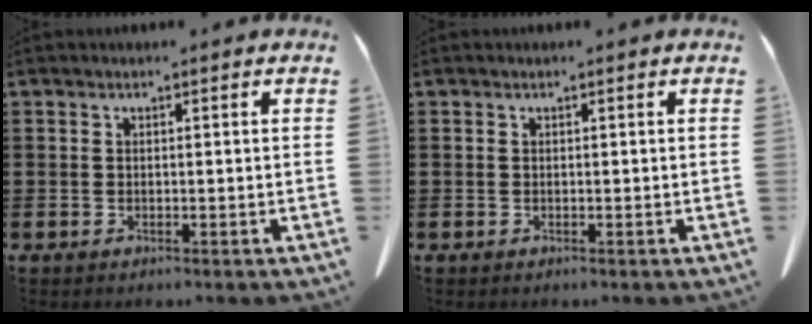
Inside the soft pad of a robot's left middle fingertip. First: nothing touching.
{"total": 0.0}